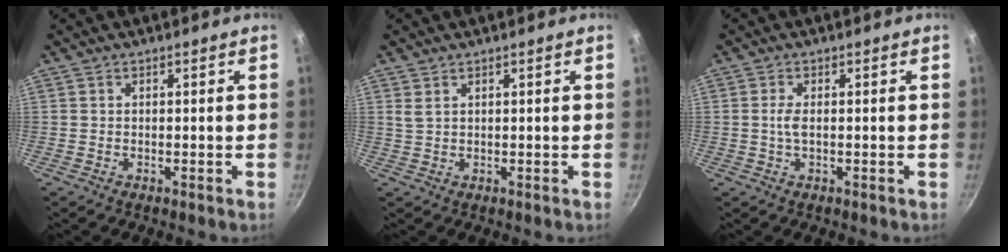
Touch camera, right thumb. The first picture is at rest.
{"total": 1.5, "force": [0.9, 0.6, 1.0], "torque": [-0.019, -0.002, 0.020]}
{"total": 2.0, "force": [0.0, 0.6, 1.9], "torque": [-0.046, 0.001, 0.000]}